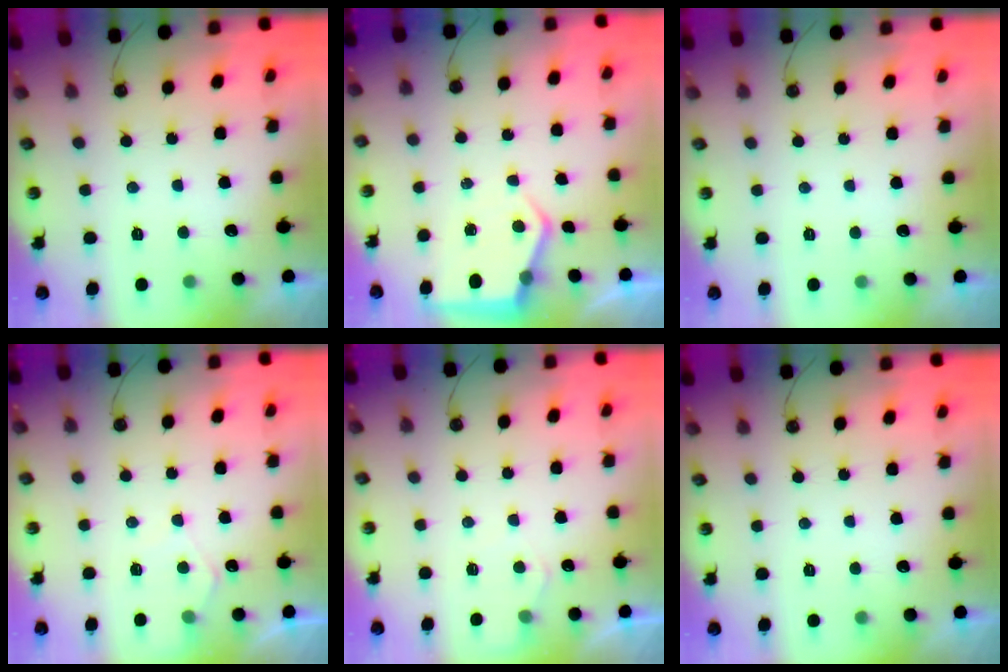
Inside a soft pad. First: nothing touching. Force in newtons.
{"total": 5.6, "press": 5.6, "slide": 0.8}
{"total": 0.0}
{"total": 5.6, "press": 5.6, "slide": 0.7}
{"total": 4.3, "press": 4.3, "slide": 0.5}
{"total": 0.0}